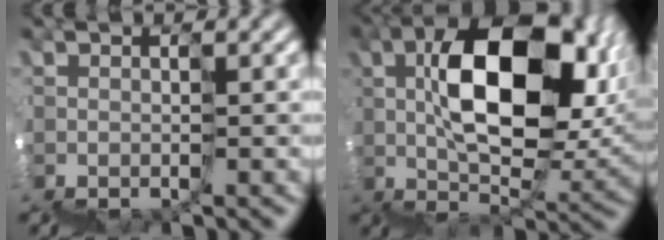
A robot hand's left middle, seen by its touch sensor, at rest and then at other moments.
{"total": 10.5, "force": [4.5, 5.4, 7.8], "torque": [-0.108, 0.035, 0.075]}